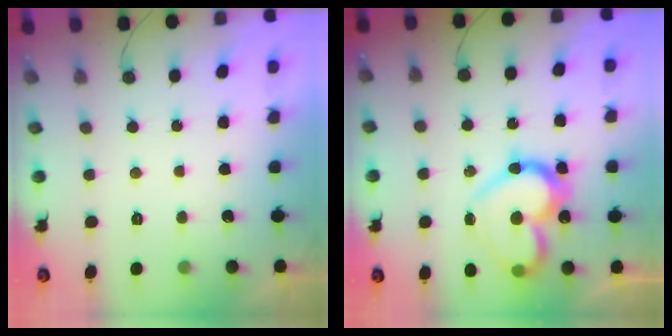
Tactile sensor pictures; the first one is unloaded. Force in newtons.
{"total": 19.1, "press": 19.0, "slide": 1.8}